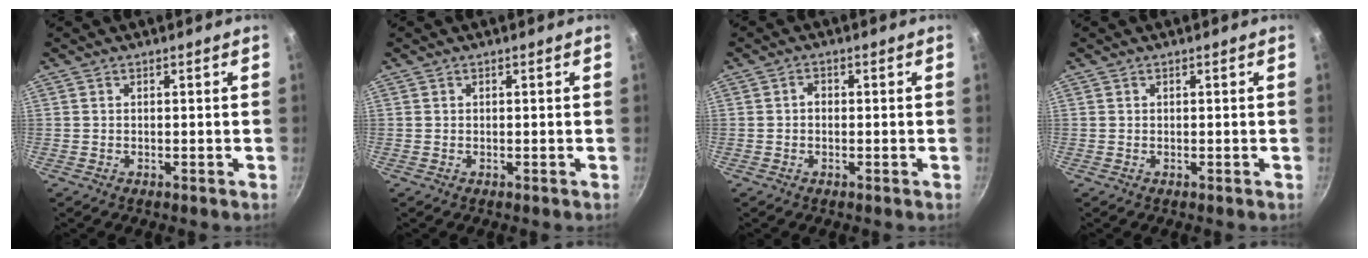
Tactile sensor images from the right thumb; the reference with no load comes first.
{"total": 0.0}
{"total": 1.5, "force": [-0.1, 1.2, 0.9], "torque": [-0.013, 0.006, -0.006]}
{"total": 0.0}